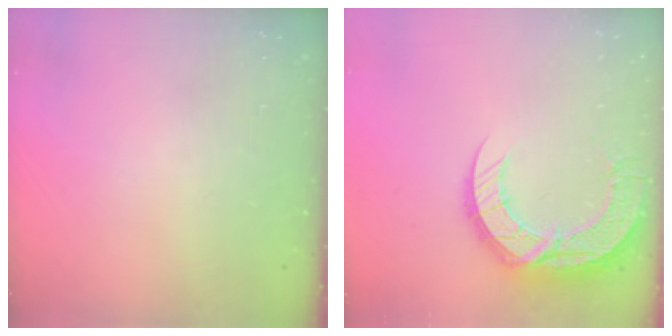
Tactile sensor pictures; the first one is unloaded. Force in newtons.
{"total": 15.6, "press": 15.6, "slide": 1.1}